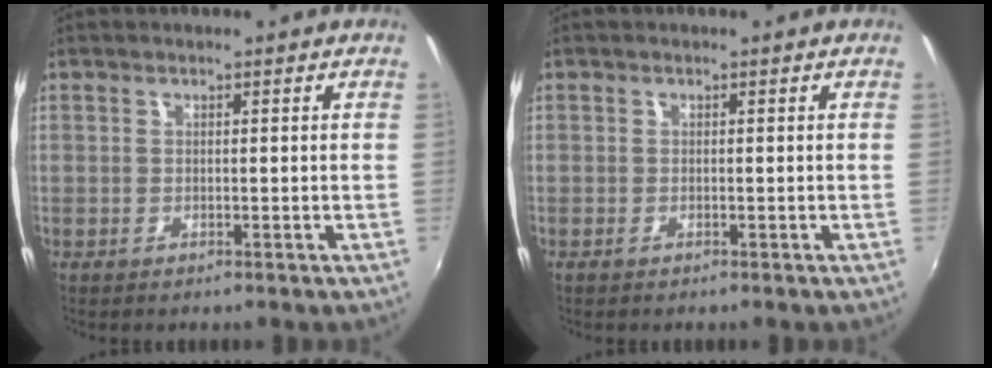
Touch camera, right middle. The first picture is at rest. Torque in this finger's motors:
{"motor_torque": [-0.29, -0.10, -0.04, 0.00]}